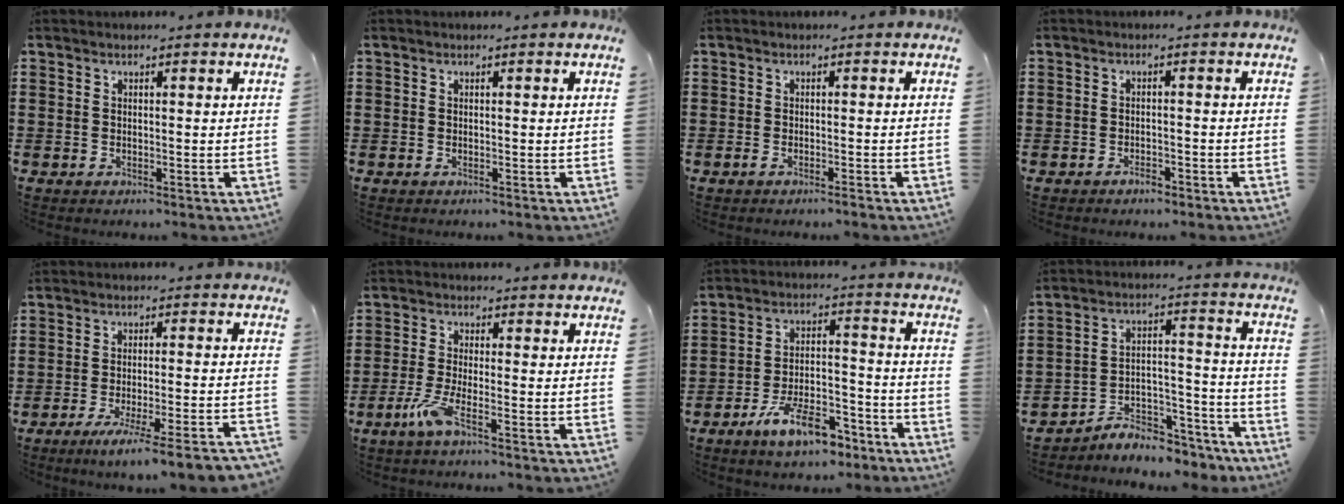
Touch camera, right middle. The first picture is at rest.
{"total": 0.0}
{"total": 0.9, "force": [-0.8, -0.1, 0.5], "torque": [-0.013, -0.007, -0.014]}
{"total": 1.6, "force": [-1.5, 0.6, 0.4], "torque": [-0.014, -0.001, -0.030]}
{"total": 5.8, "force": [-4.8, -0.8, 3.2], "torque": [-0.045, -0.014, -0.086]}
{"total": 4.6, "force": [-2.5, 0.5, 3.8], "torque": [-0.090, -0.014, -0.052]}
{"total": 10.2, "force": [-7.5, 3.3, 6.1], "torque": [-0.111, 0.023, -0.140]}
{"total": 6.7, "force": [-6.3, 1.9, 1.6], "torque": [-0.028, 0.015, -0.120]}